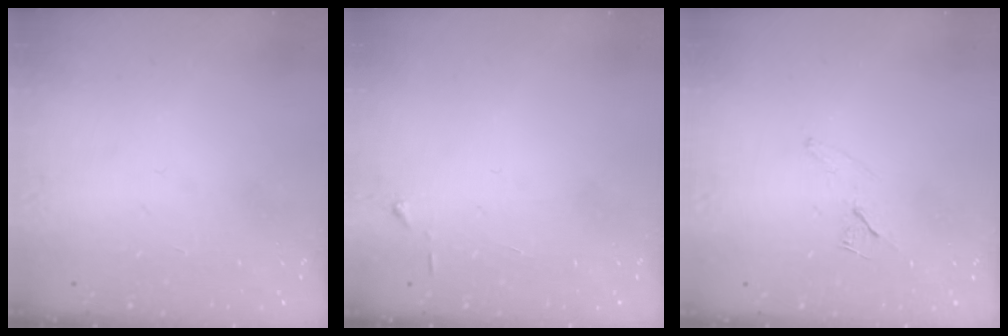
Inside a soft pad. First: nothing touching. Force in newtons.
{"total": 3.0, "press": 2.9, "slide": 0.4}
{"total": 6.7, "press": 6.0, "slide": 3.0}